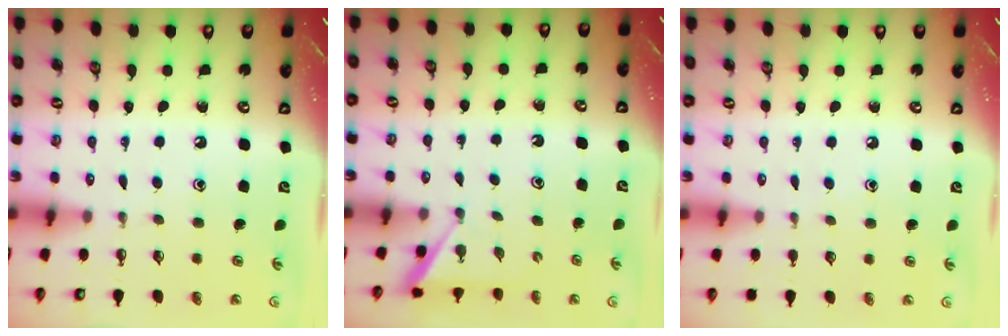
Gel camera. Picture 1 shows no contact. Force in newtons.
{"total": 2.0, "press": 2.0, "slide": 0.3}
{"total": 3.1, "press": 3.1, "slide": 0.4}